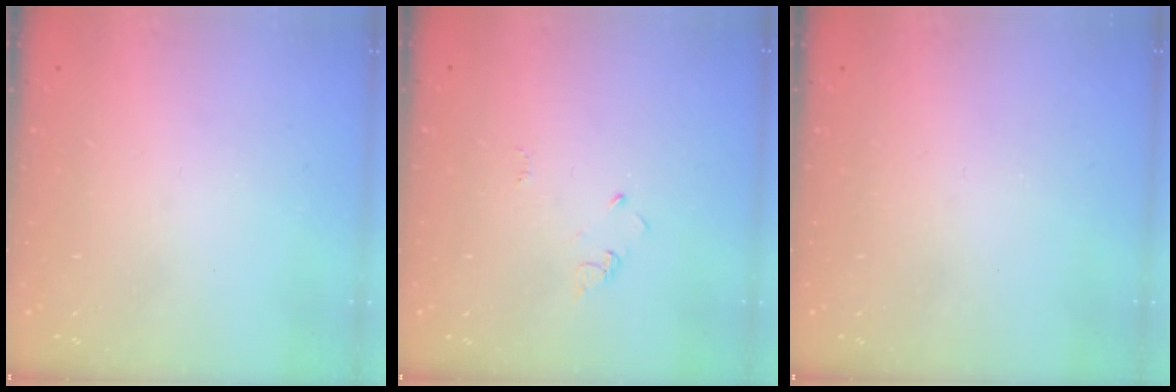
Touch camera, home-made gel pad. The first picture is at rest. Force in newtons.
{"total": 2.9, "press": 2.9, "slide": 0.3}
{"total": 1.8, "press": 1.8, "slide": 0.4}